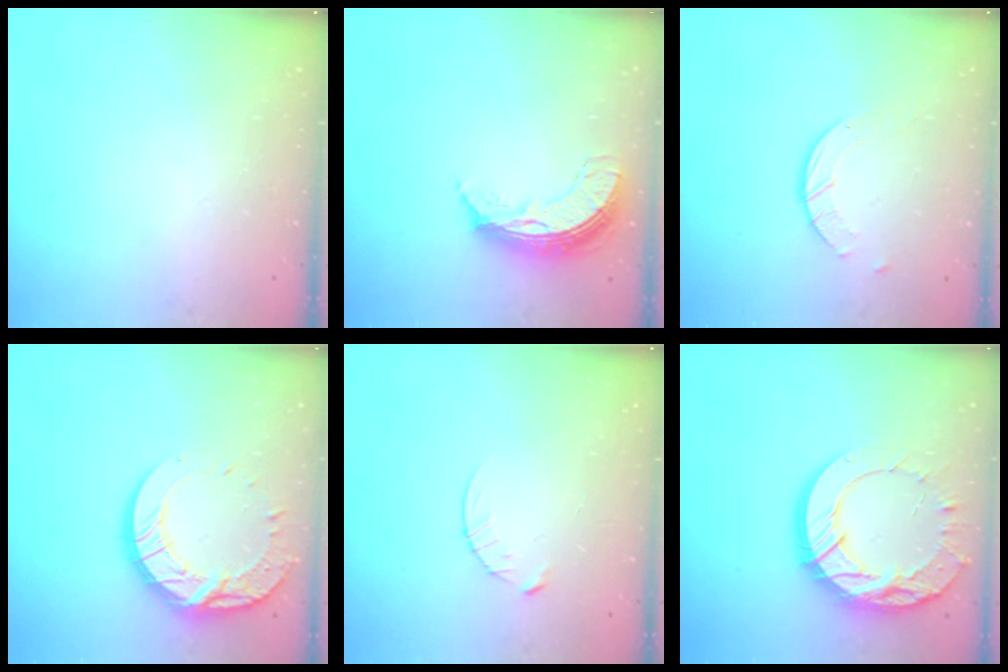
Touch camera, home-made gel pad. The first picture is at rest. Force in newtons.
{"total": 8.6, "press": 8.6, "slide": 0.7}
{"total": 4.5, "press": 4.5, "slide": 0.3}
{"total": 17.3, "press": 17.2, "slide": 1.9}
{"total": 3.6, "press": 3.6, "slide": 0.5}
{"total": 20.2, "press": 20.2, "slide": 1.8}